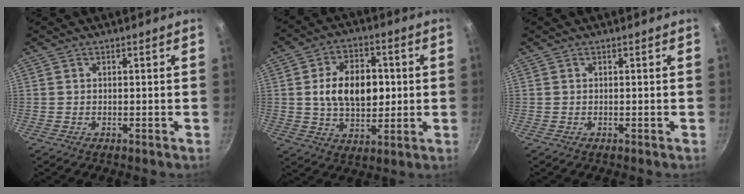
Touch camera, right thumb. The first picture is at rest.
{"total": 13.8, "force": [1.2, 9.1, 10.4], "torque": [-0.135, 0.004, 0.017]}
{"total": 0.0}